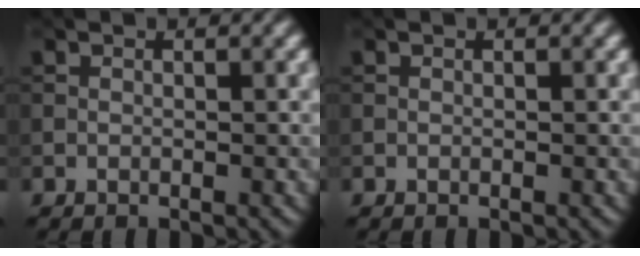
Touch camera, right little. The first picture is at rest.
{"total": 0.0}